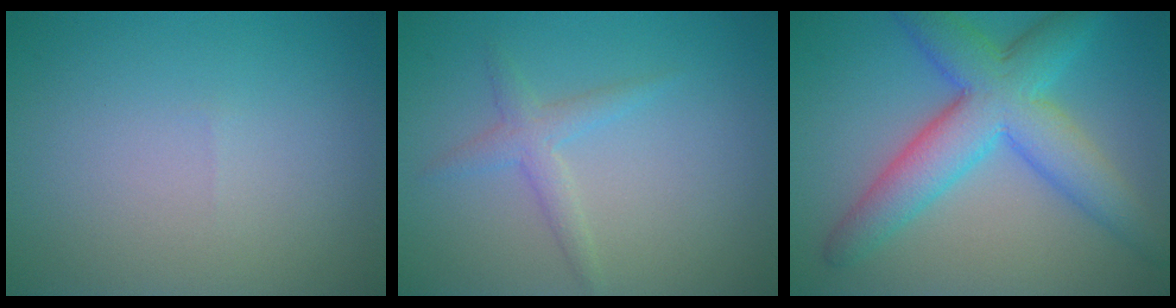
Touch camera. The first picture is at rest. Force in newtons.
{"total": 1.9, "press": 1.9, "slide": 0.1}
{"total": 7.9, "press": 7.9, "slide": 0.1}